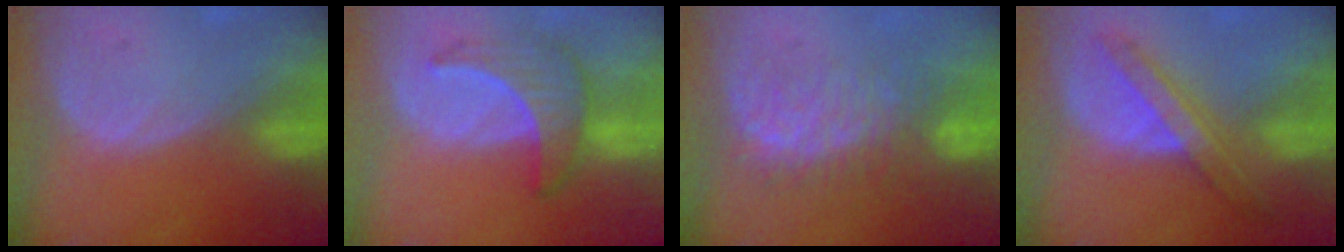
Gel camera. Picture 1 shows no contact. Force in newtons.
{"total": 6.5, "press": 6.4, "slide": 1.1}
{"total": 7.8, "press": 7.6, "slide": 1.6}
{"total": 7.2, "press": 6.2, "slide": 3.7}